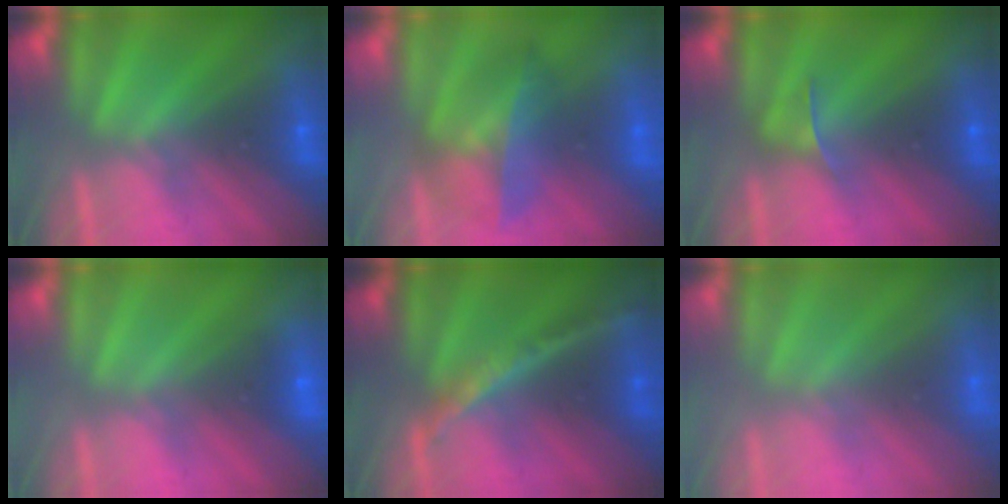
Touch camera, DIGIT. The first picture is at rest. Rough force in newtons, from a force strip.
{"total": 4.6}
{"total": 2.4}
{"total": 2.0}
{"total": 2.4}
{"total": 2.4}